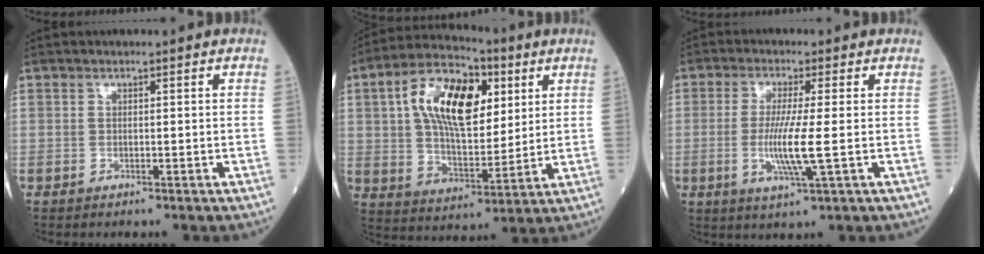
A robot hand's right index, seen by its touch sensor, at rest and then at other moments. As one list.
[{"total": 16.4, "force": [5.2, 7.7, 13.5], "torque": [-0.253, 0.024, 0.089]}, {"total": 7.0, "force": [-0.9, -0.3, 7.0], "torque": [-0.143, -0.016, -0.018]}]